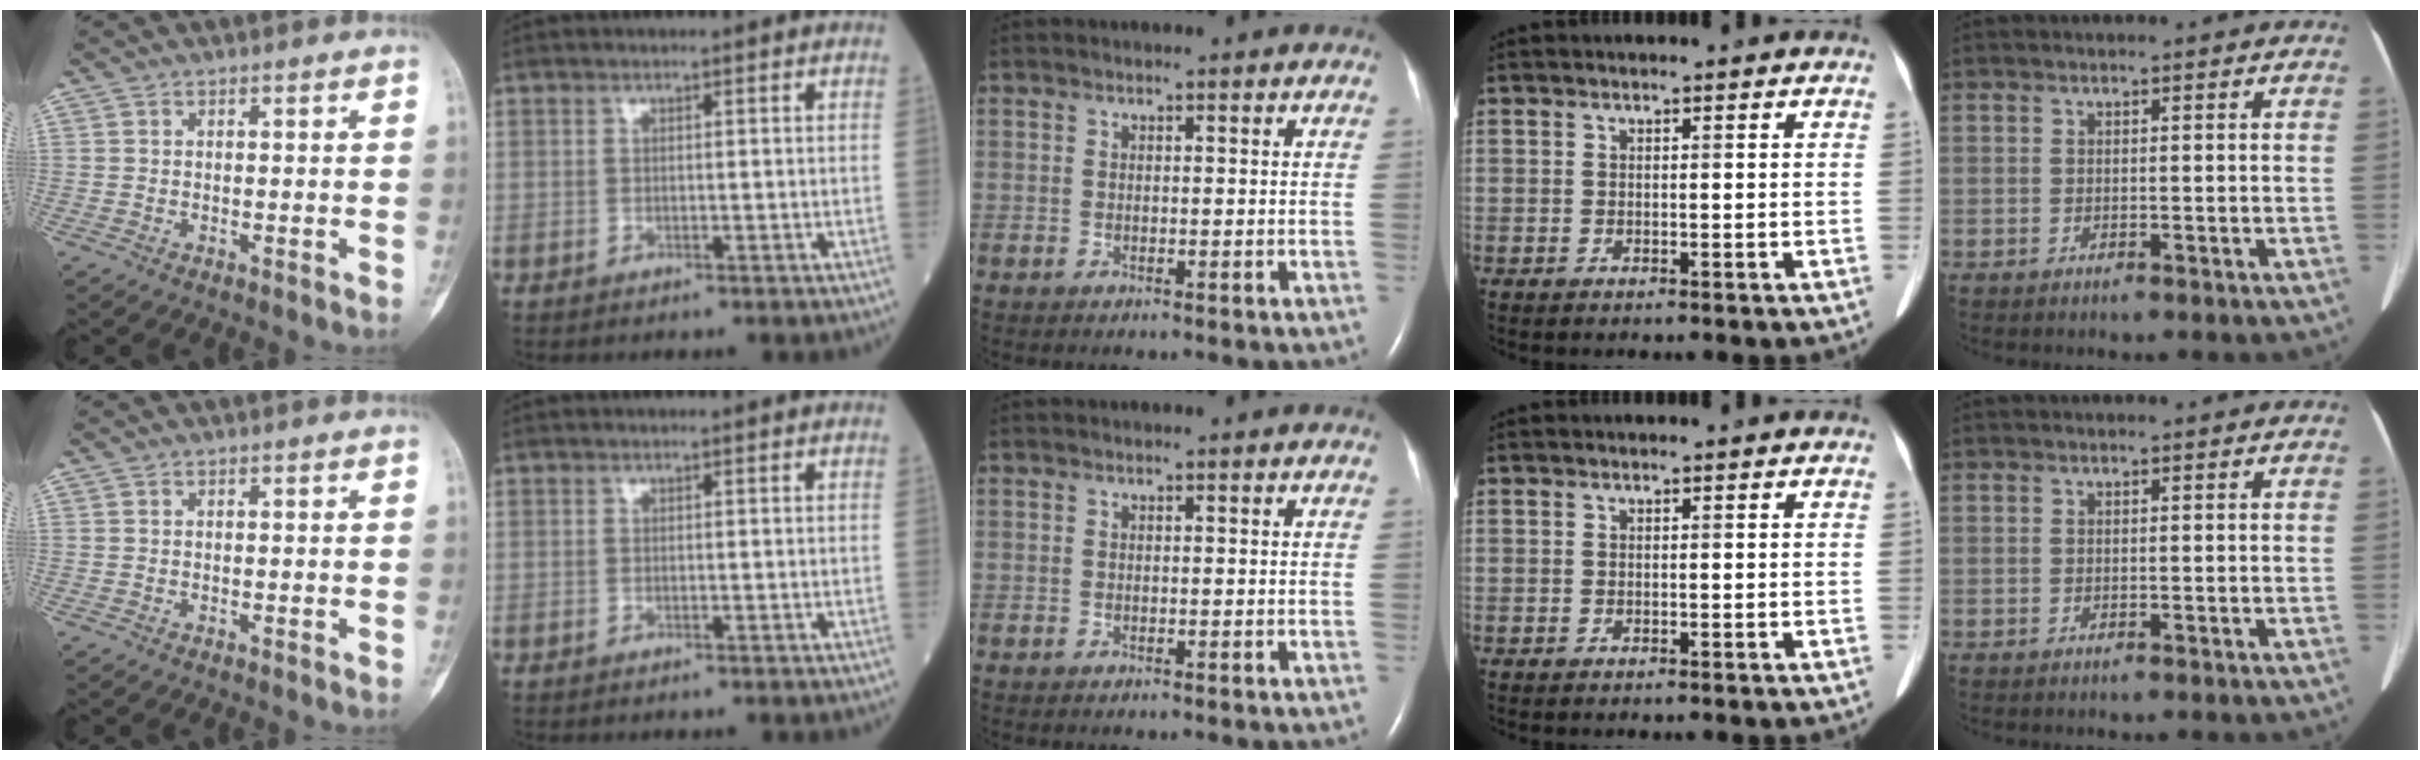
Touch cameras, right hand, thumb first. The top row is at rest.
{}